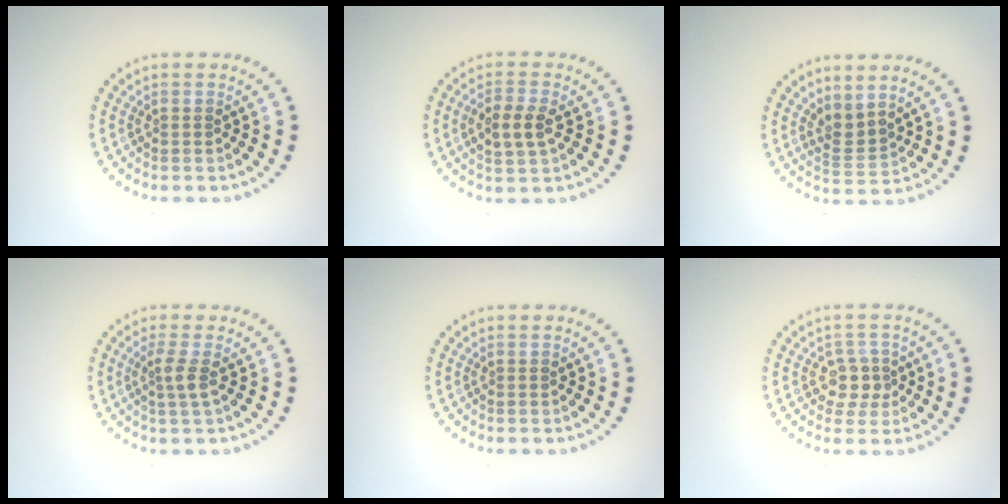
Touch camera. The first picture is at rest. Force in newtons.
{"total": 2.9, "press": 2.8, "slide": 0.7}
{"total": 2.3, "press": 1.5, "slide": 1.8}
{"total": 1.7, "press": 1.3, "slide": 1.1}
{"total": 0.0}
{"total": 2.4, "press": 2.2, "slide": 1.1}